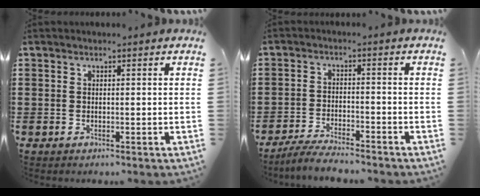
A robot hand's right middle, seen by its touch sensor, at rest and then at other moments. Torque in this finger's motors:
{"motor_torque": [0.45, 0.30, 0.26, 0.07]}